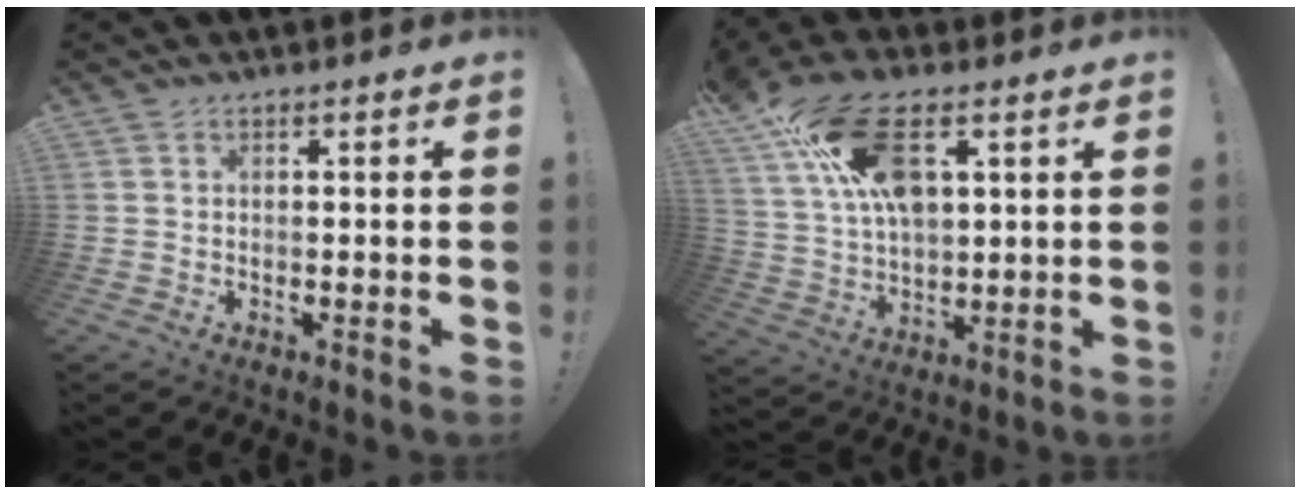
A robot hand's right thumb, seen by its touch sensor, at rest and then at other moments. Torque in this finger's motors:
{"motor_torque": [-0.43, 2.65, 1.32, 0.26, 0.17]}